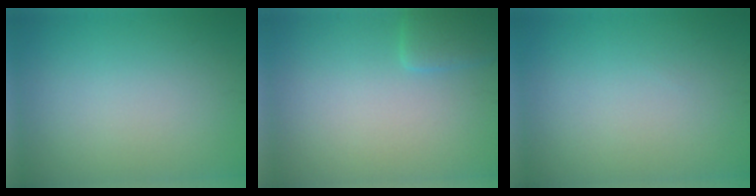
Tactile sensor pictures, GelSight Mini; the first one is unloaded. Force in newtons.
{"total": 2.3, "press": 2.3, "slide": 0.2}
{"total": 0.0}